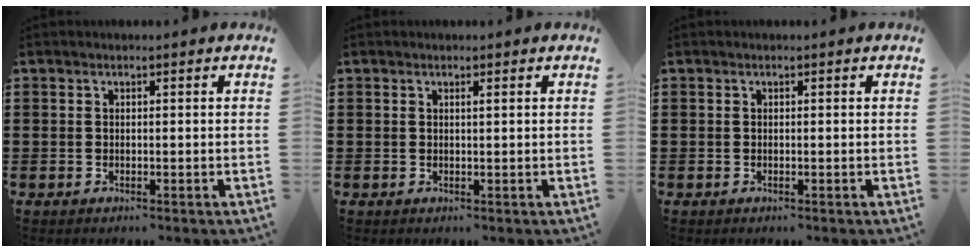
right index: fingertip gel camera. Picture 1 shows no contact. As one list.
[{"total": 0.6, "force": [0.3, 0.0, 0.5], "torque": [-0.009, -0.001, 0.006]}, {"total": 0.0}]